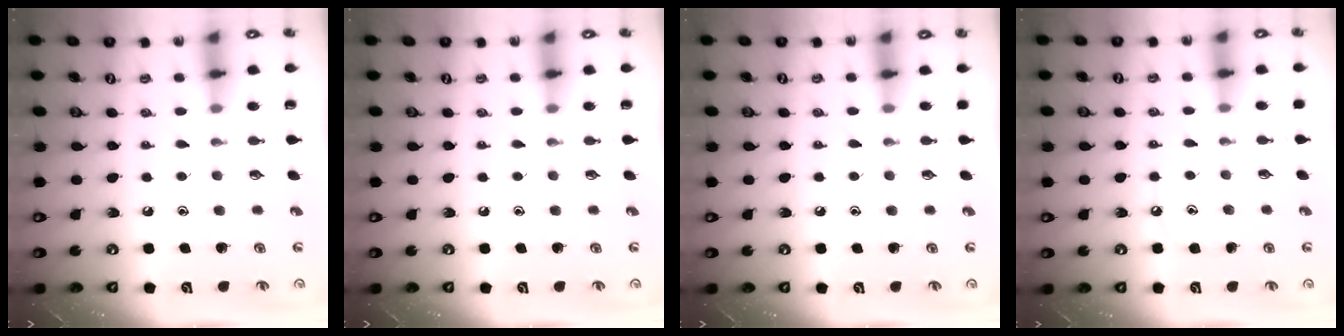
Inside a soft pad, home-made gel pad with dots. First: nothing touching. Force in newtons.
{"total": 0.0}
{"total": 3.0, "press": 2.9, "slide": 0.5}
{"total": 4.6, "press": 4.6, "slide": 0.4}